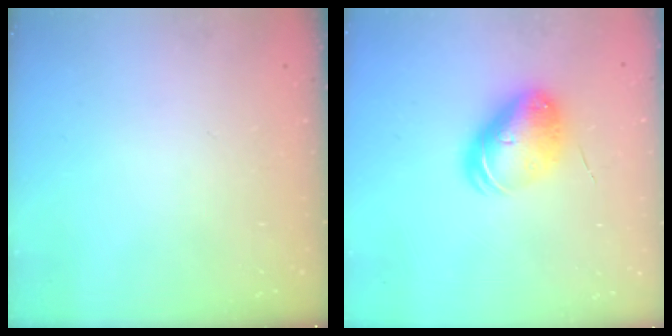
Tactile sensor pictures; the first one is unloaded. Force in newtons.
{"total": 9.3, "press": 9.1, "slide": 1.8}